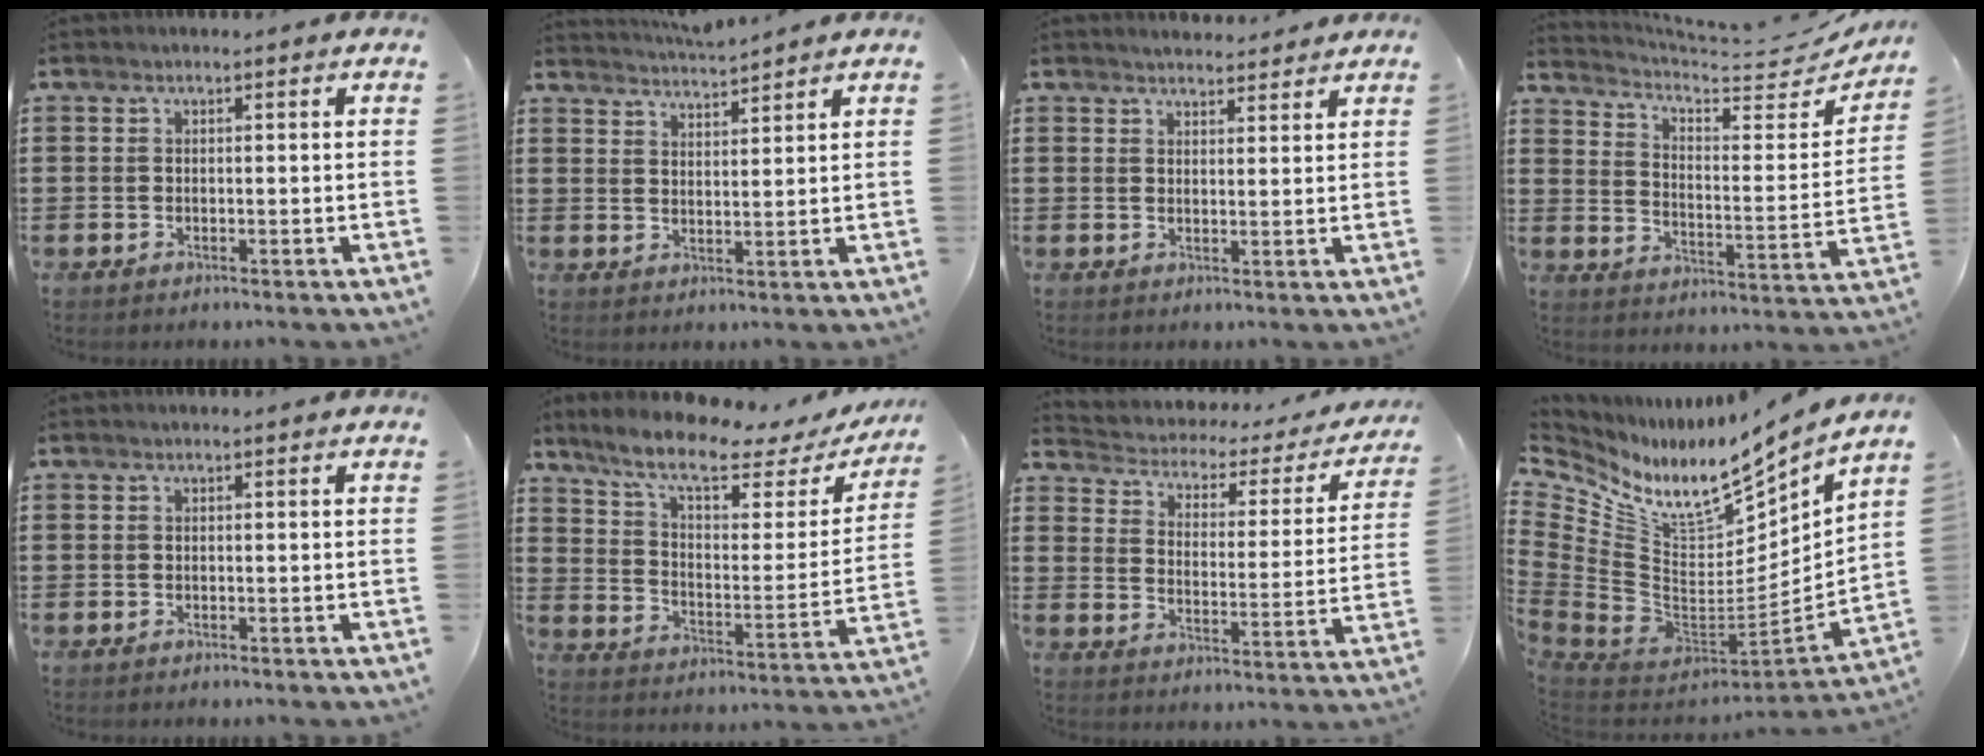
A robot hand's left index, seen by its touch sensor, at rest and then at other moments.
{"total": 3.4, "force": [3.3, -0.4, 0.1], "torque": [-0.012, -0.017, 0.060]}
{"total": 2.3, "force": [2.3, 0.2, 0.0], "torque": [-0.007, -0.003, 0.044]}
{"total": 4.7, "force": [4.0, 1.1, 2.3], "torque": [-0.067, -0.035, 0.062]}
{"total": 0.0}
{"total": 9.3, "force": [7.2, 1.7, 5.7], "torque": [-0.132, -0.042, 0.120]}
{"total": 2.1, "force": [1.6, 1.3, 0.5], "torque": [-0.027, -0.019, 0.016]}
{"total": 9.9, "force": [6.4, 3.9, 6.4], "torque": [-0.130, -0.068, 0.102]}